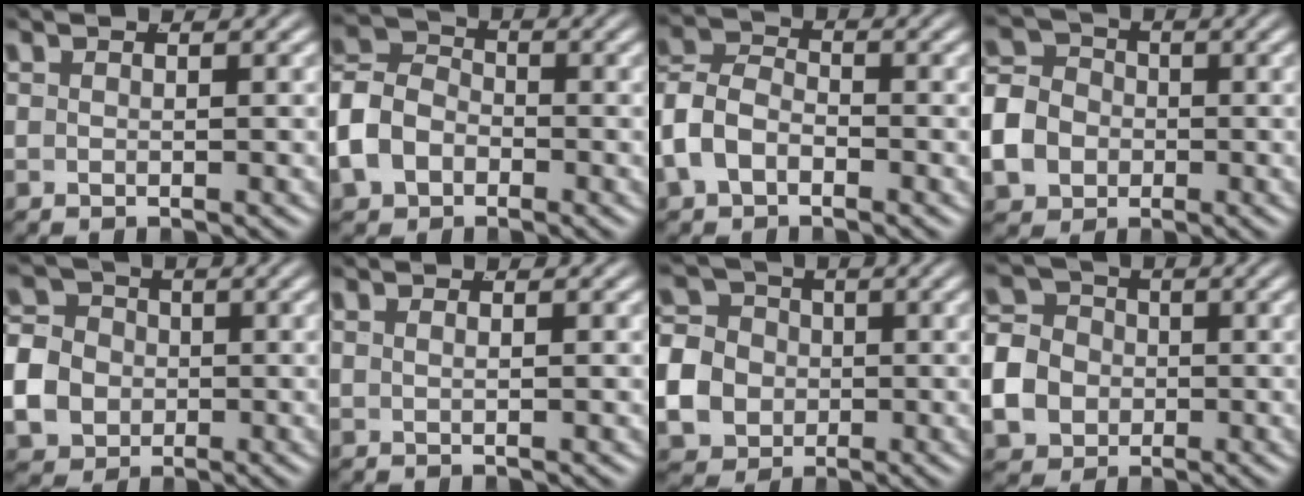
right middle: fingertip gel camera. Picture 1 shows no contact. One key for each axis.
{"total": 7.5, "fx": -1.3, "fy": 6.7, "fz": 3.1, "tx": -0.077, "ty": -0.007, "tz": -0.028}
{"total": 6.9, "fx": -1.4, "fy": 6.0, "fz": 3.1, "tx": -0.082, "ty": -0.008, "tz": -0.032}
{"total": 7.5, "fx": -1.0, "fy": 6.7, "fz": 3.3, "tx": -0.073, "ty": -0.014, "tz": -0.017}
{"total": 8.4, "fx": -0.9, "fy": 7.5, "fz": 3.6, "tx": -0.075, "ty": -0.017, "tz": -0.018}
{"total": 0.6, "fx": 0.3, "fy": -0.3, "fz": 0.4, "tx": -0.004, "ty": 0.010, "tz": 0.001}
{"total": 10.0, "fx": -1.2, "fy": 9.0, "fz": 4.0, "tx": -0.089, "ty": -0.026, "tz": -0.023}
{"total": 8.4, "fx": -1.0, "fy": 7.6, "fz": 3.6, "tx": -0.079, "ty": -0.019, "tz": -0.018}